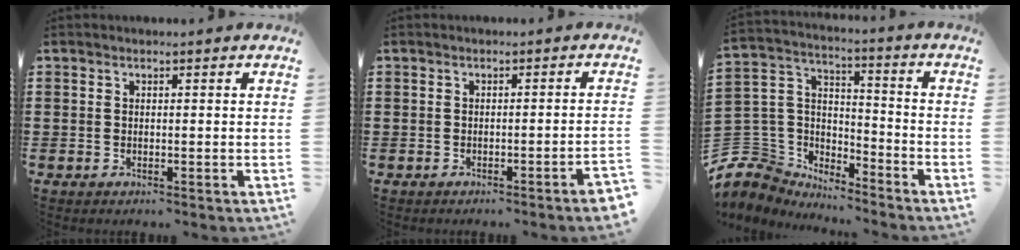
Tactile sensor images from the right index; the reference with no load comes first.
{"total": 1.4, "force": [-1.1, -0.3, 0.8], "torque": [-0.015, -0.003, -0.020]}
{"total": 6.9, "force": [-4.7, 5.1, 0.2], "torque": [-0.062, -0.009, -0.097]}